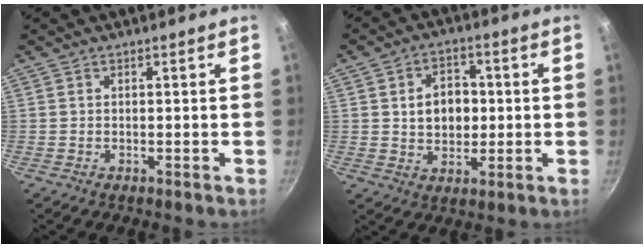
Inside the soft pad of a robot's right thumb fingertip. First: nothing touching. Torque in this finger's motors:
{"motor_torque": [-0.73, 0.49, 0.61, 0.39, 0.08]}